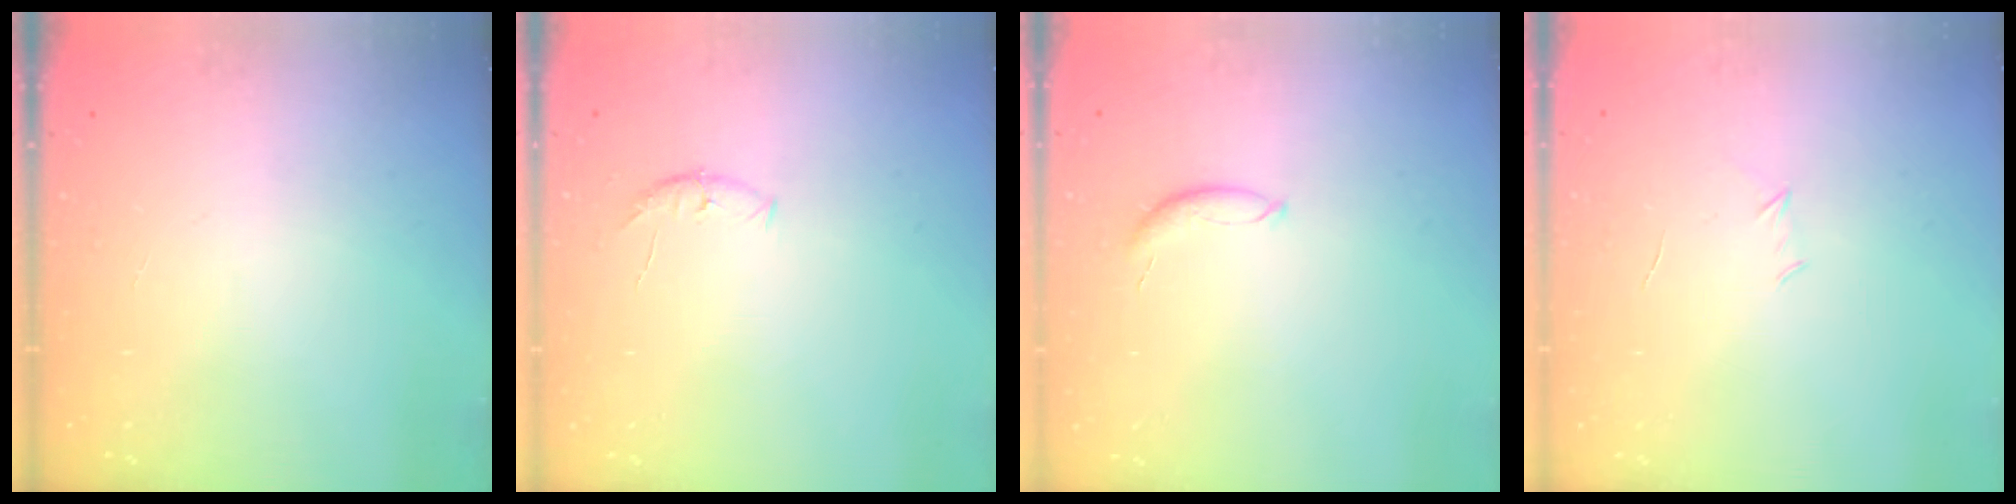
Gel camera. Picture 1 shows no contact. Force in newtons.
{"total": 5.6, "press": 5.5, "slide": 1.1}
{"total": 5.8, "press": 5.7, "slide": 0.7}
{"total": 3.0, "press": 2.9, "slide": 0.8}